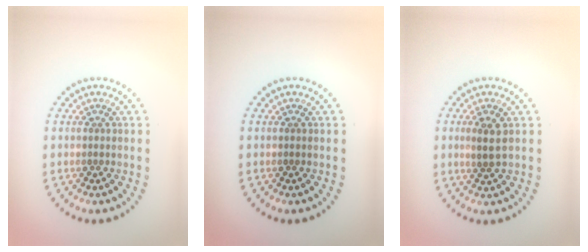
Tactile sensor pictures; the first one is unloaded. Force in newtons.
{"total": 0.0}
{"total": 2.0, "press": 1.9, "slide": 0.6}